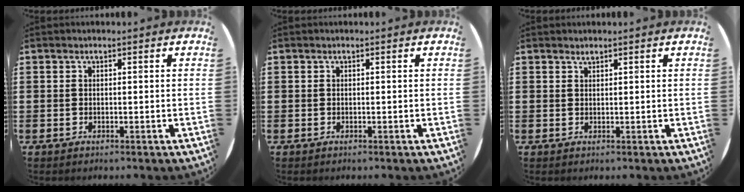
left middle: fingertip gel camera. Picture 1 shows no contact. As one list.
[{"total": 0.0}, {"total": 0.7, "force": [0.7, 0.0, -0.1], "torque": [0.002, 0.001, 0.013]}]